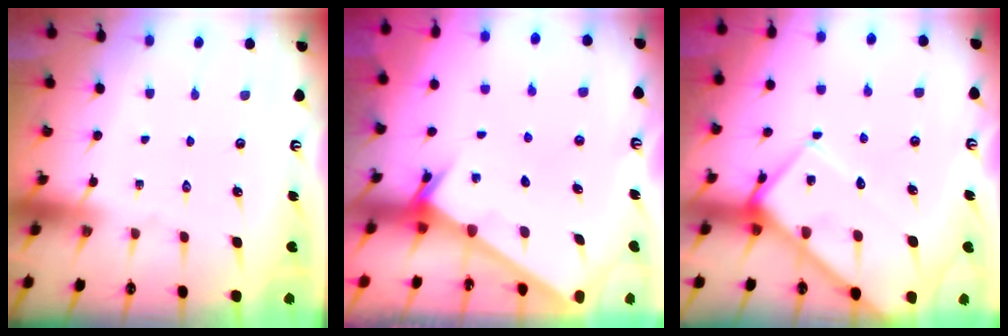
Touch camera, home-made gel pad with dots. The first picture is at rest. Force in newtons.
{"total": 2.4, "press": 2.4, "slide": 0.2}
{"total": 10.6, "press": 10.6, "slide": 1.1}